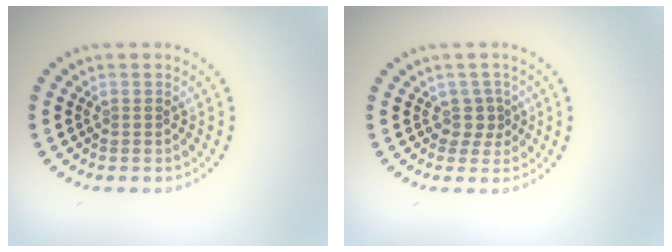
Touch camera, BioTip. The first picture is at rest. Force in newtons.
{"total": 1.6, "press": 1.2, "slide": 1.1}